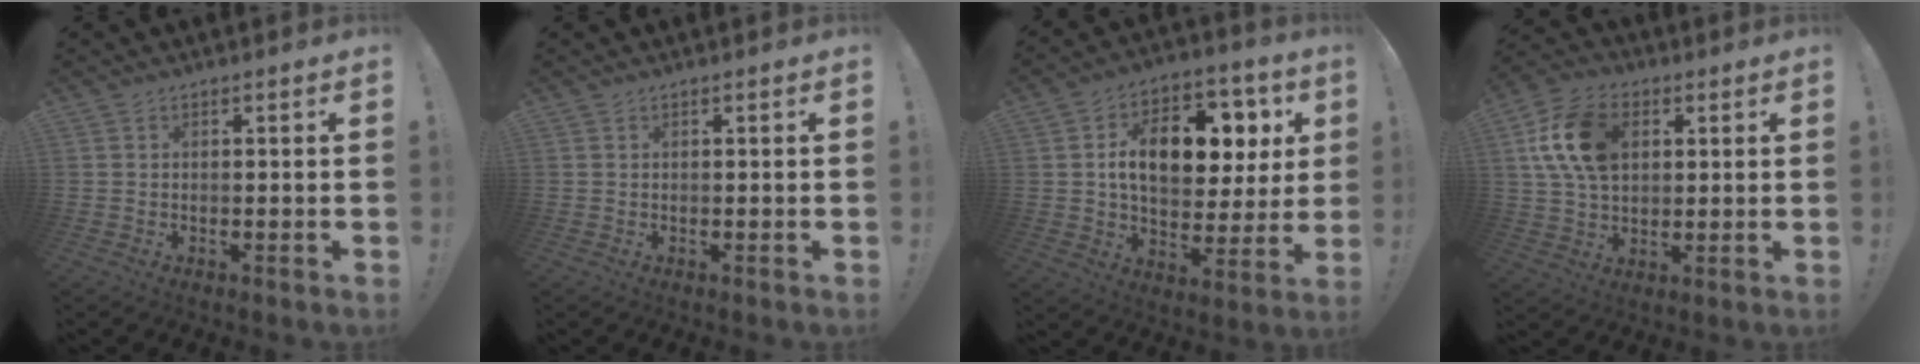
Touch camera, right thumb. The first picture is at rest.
{"total": 0.0}
{"total": 17.2, "force": [4.6, 10.6, 12.8], "torque": [-0.186, -0.010, 0.081]}
{"total": 16.4, "force": [4.2, 11.3, 11.1], "torque": [-0.186, 0.000, 0.081]}